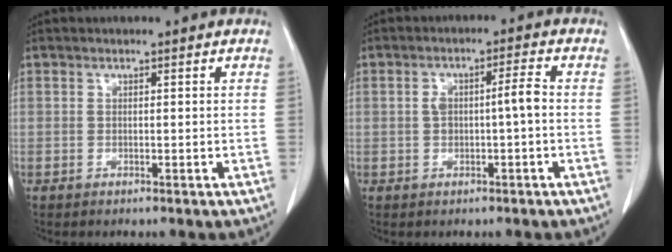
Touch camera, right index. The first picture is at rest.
{"total": 4.0, "force": [-0.3, 0.8, 3.9], "torque": [-0.077, 0.016, -0.001]}